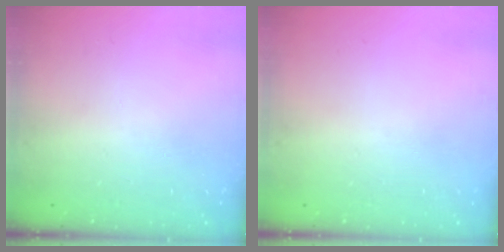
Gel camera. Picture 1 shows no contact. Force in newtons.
{"total": 0.0}